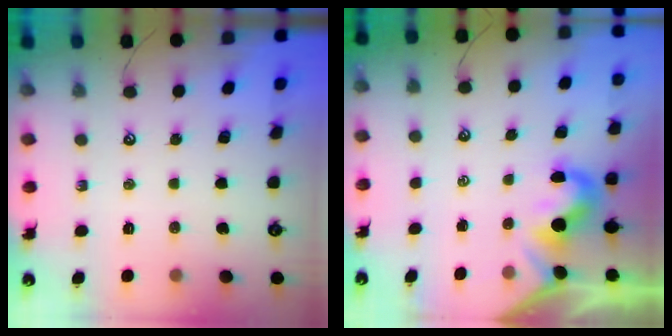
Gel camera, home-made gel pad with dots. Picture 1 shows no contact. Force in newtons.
{"total": 1.8, "press": 1.6, "slide": 0.8}